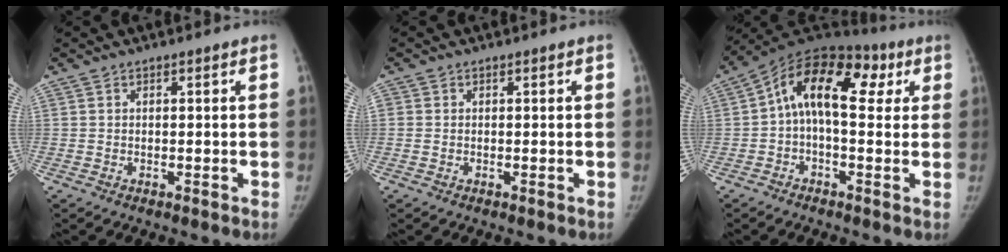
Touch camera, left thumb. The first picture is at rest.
{"total": 0.9, "force": [-0.1, 0.8, 0.4], "torque": [-0.007, 0.001, -0.001]}
{"total": 16.2, "force": [3.9, 9.0, 12.9], "torque": [-0.164, 0.048, 0.049]}